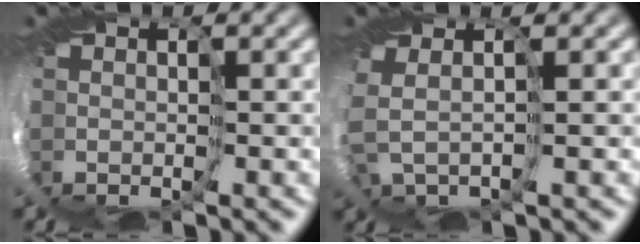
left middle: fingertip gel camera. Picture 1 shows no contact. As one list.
[{"total": 1.0, "force": [-0.7, 0.3, 0.7], "torque": [-0.034, -0.007, -0.021]}]